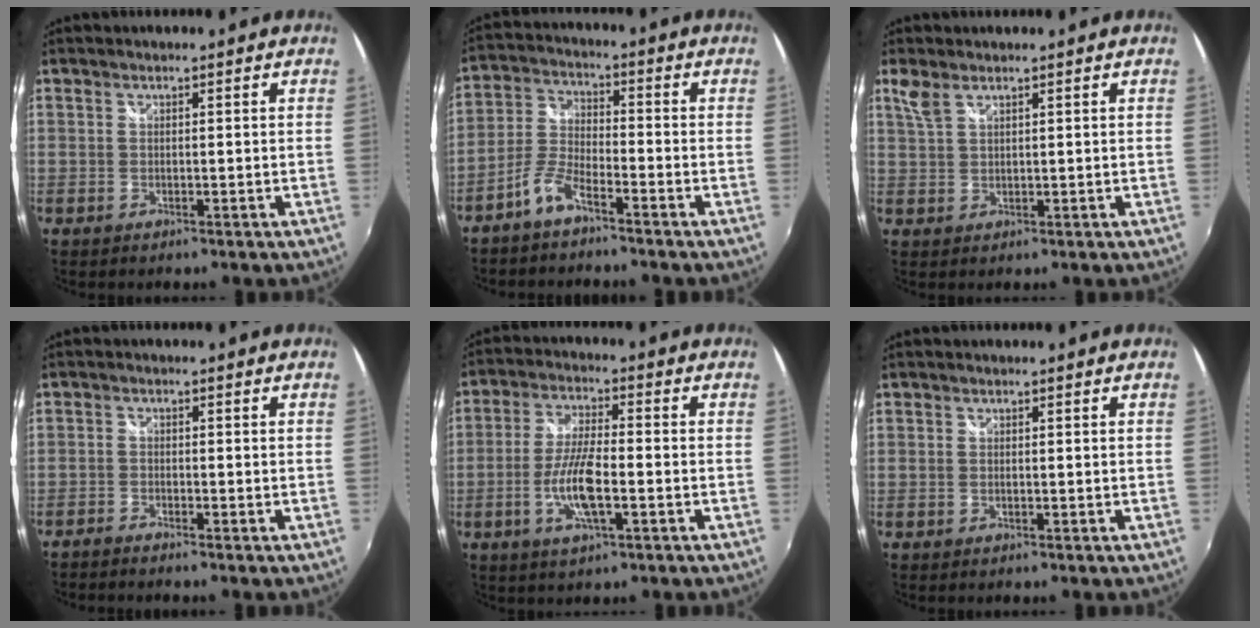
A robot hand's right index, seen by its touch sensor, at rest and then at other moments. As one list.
[{"total": 5.5, "force": [-4.1, 1.6, 3.2], "torque": [-0.080, 0.012, -0.088]}, {"total": 2.7, "force": [1.9, 1.0, 1.7], "torque": [-0.038, 0.003, 0.041]}, {"total": 2.0, "force": [-1.9, 0.1, 0.4], "torque": [-0.021, -0.008, -0.039]}, {"total": 8.5, "force": [-2.8, 1.8, 7.8], "torque": [-0.159, -0.001, -0.055]}, {"total": 0.0}]